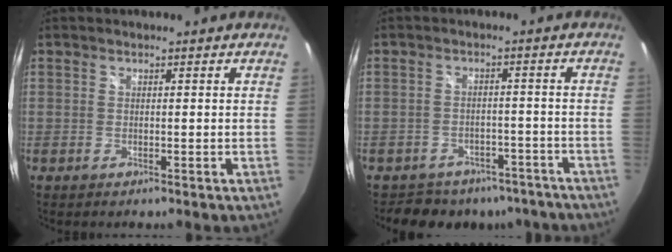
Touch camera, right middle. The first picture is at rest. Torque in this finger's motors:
{"motor_torque": [1.02, -1.12, 0.11, 0.06]}